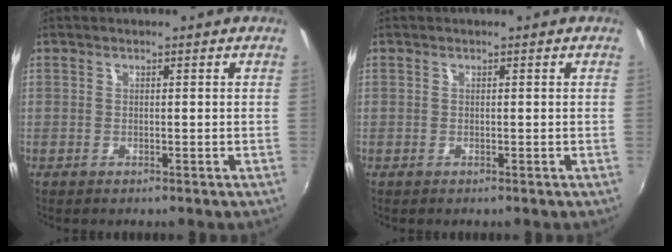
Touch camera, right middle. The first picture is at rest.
{"total": 0.0}